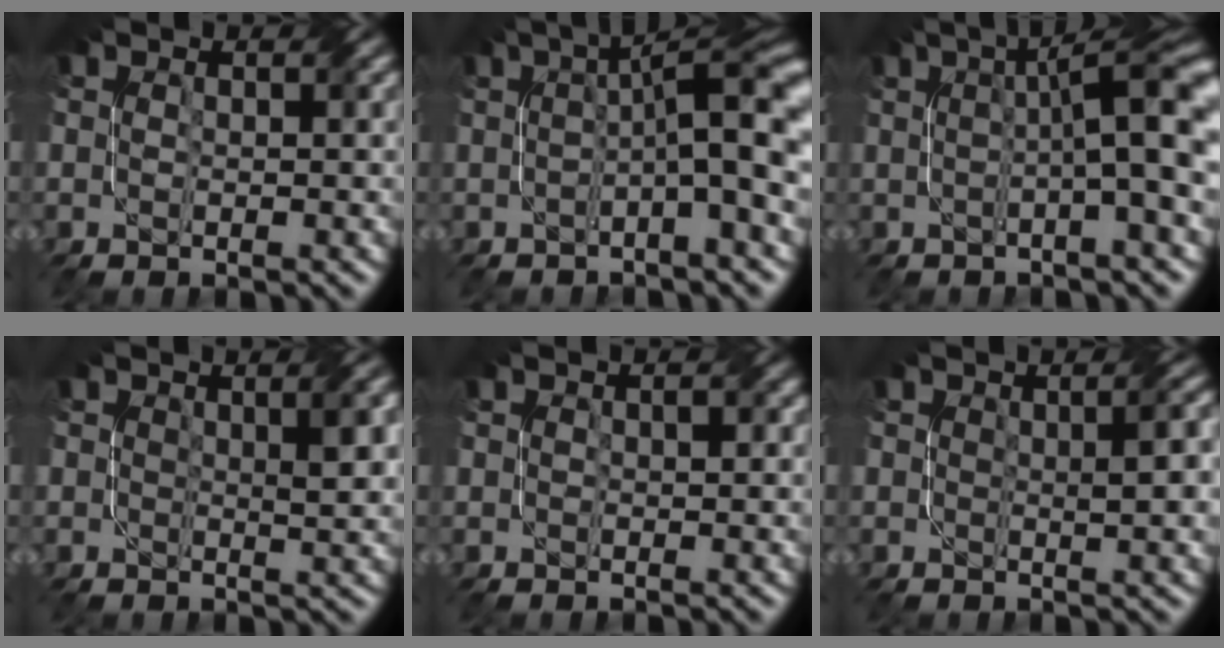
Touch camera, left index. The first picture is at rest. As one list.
[{"total": 8.4, "force": [0.4, 1.8, 8.2], "torque": [-0.101, 0.023, 0.000]}, {"total": 9.2, "force": [1.1, 2.0, 8.9], "torque": [-0.100, 0.024, 0.011]}, {"total": 2.5, "force": [0.5, 0.7, 2.3], "torque": [-0.026, 0.006, 0.010]}, {"total": 0.6, "force": [0.0, 0.4, 0.4], "torque": [-0.004, 0.004, 0.003]}, {"total": 2.4, "force": [0.0, 0.5, 2.3], "torque": [-0.025, 0.008, 0.003]}]